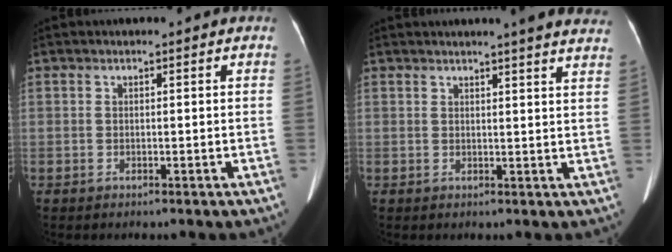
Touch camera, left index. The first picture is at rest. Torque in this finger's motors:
{"motor_torque": [0.00, -0.12, 0.00, 0.04]}